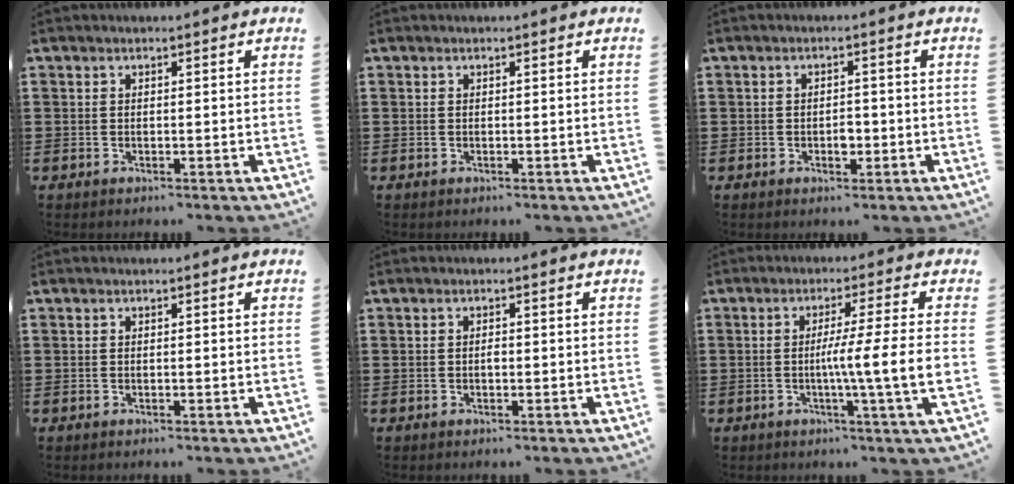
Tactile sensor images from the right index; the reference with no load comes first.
{"total": 0.0}
{"total": 2.2, "force": [-0.6, 1.2, 1.7], "torque": [-0.033, 0.001, -0.011]}
{"total": 0.0}
{"total": 0.8, "force": [-0.2, 0.3, 0.7], "torque": [-0.016, -0.005, -0.003]}
{"total": 7.7, "force": [-0.9, -1.1, 7.5], "torque": [-0.131, -0.016, -0.021]}